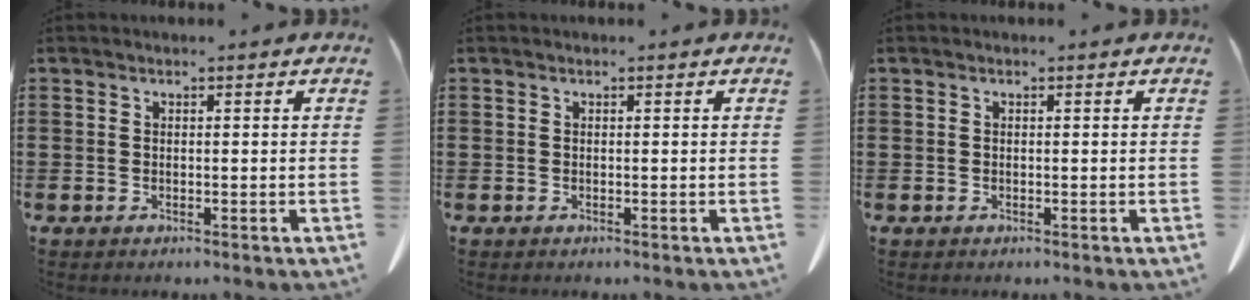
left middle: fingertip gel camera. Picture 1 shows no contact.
{"total": 0.0}
{"total": 0.0}